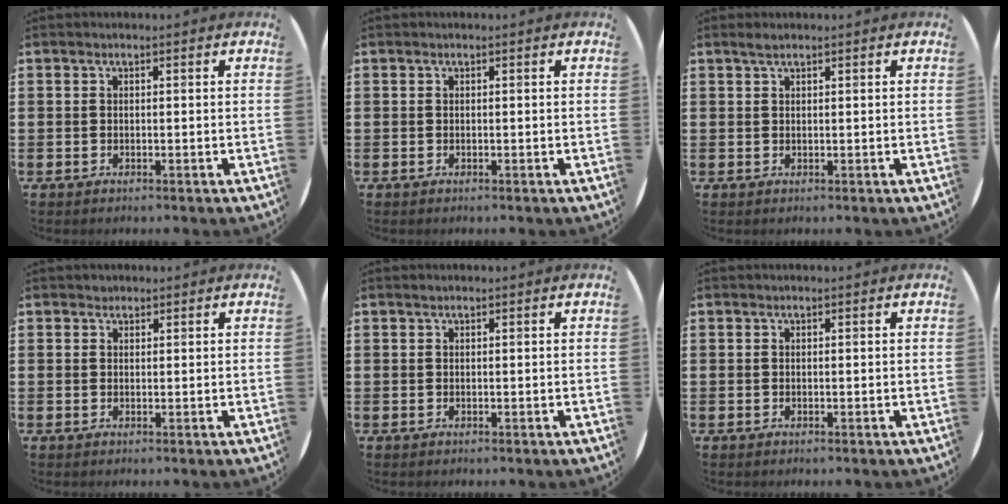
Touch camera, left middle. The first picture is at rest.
{"total": 0.0}
{"total": 0.9, "force": [0.8, 0.1, 0.5], "torque": [-0.011, 0.002, 0.014]}
{"total": 0.7, "force": [0.7, 0.3, 0.0], "torque": [0.000, 0.002, 0.013]}
{"total": 0.0}
{"total": 0.0}